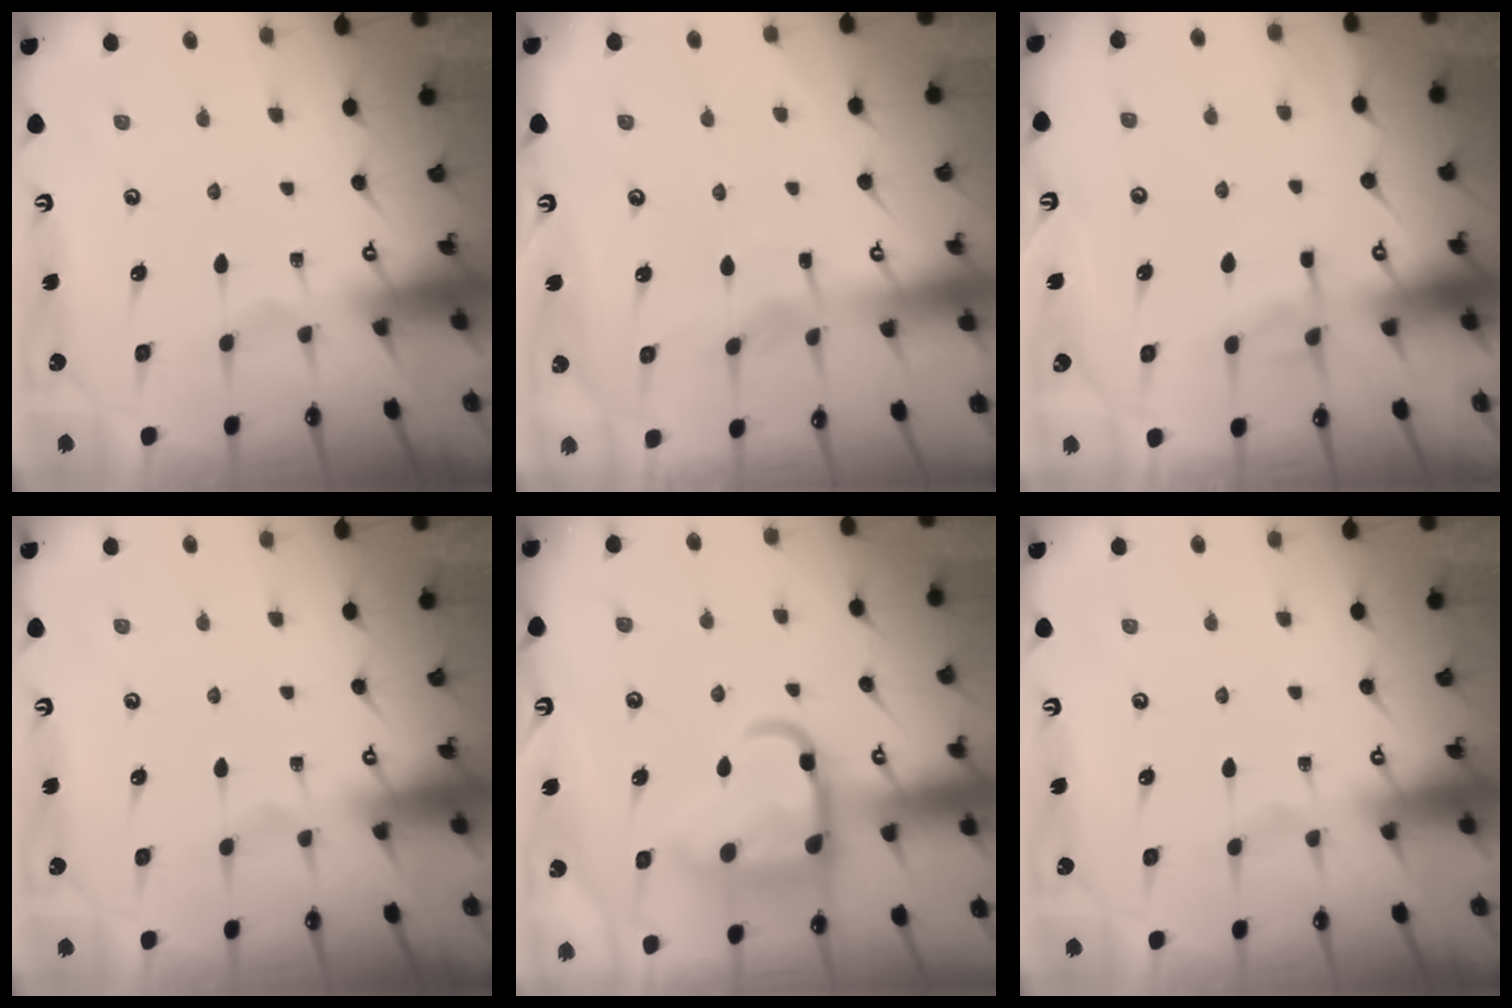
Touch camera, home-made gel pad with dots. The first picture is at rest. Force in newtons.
{"total": 2.3, "press": 2.3, "slide": 0.3}
{"total": 4.7, "press": 4.7, "slide": 0.7}
{"total": 0.0}
{"total": 16.3, "press": 16.2, "slide": 1.4}
{"total": 0.0}